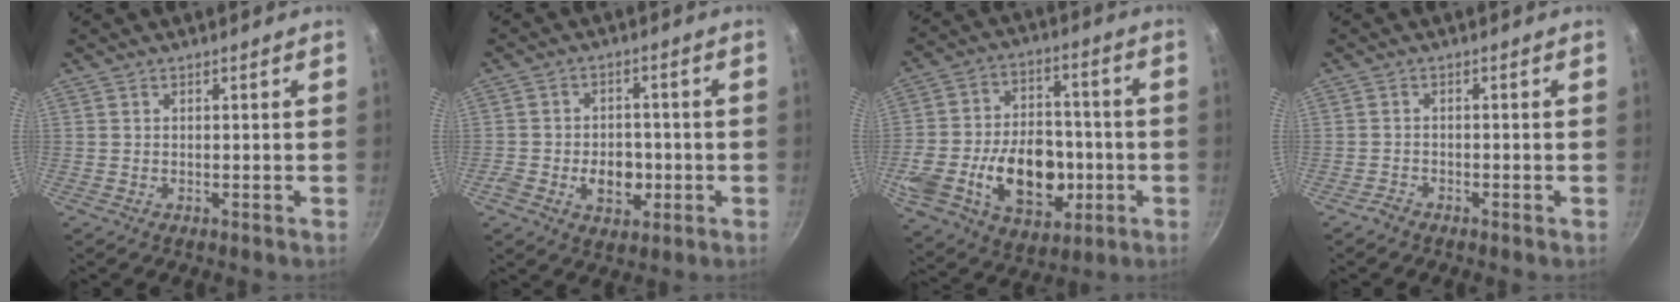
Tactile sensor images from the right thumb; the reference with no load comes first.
{"total": 7.5, "force": [-1.9, 5.4, 4.9], "torque": [-0.055, 0.013, -0.030]}
{"total": 24.2, "force": [-5.1, 16.5, 17.0], "torque": [-0.288, 0.040, -0.070]}
{"total": 1.4, "force": [-1.3, 0.4, 0.2], "torque": [-0.014, 0.012, -0.028]}